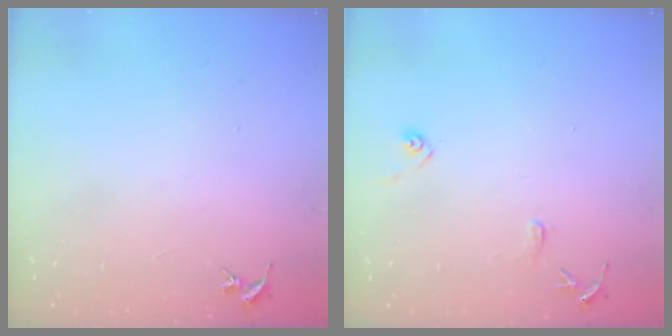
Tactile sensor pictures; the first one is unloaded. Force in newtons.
{"total": 9.0, "press": 8.9, "slide": 0.8}